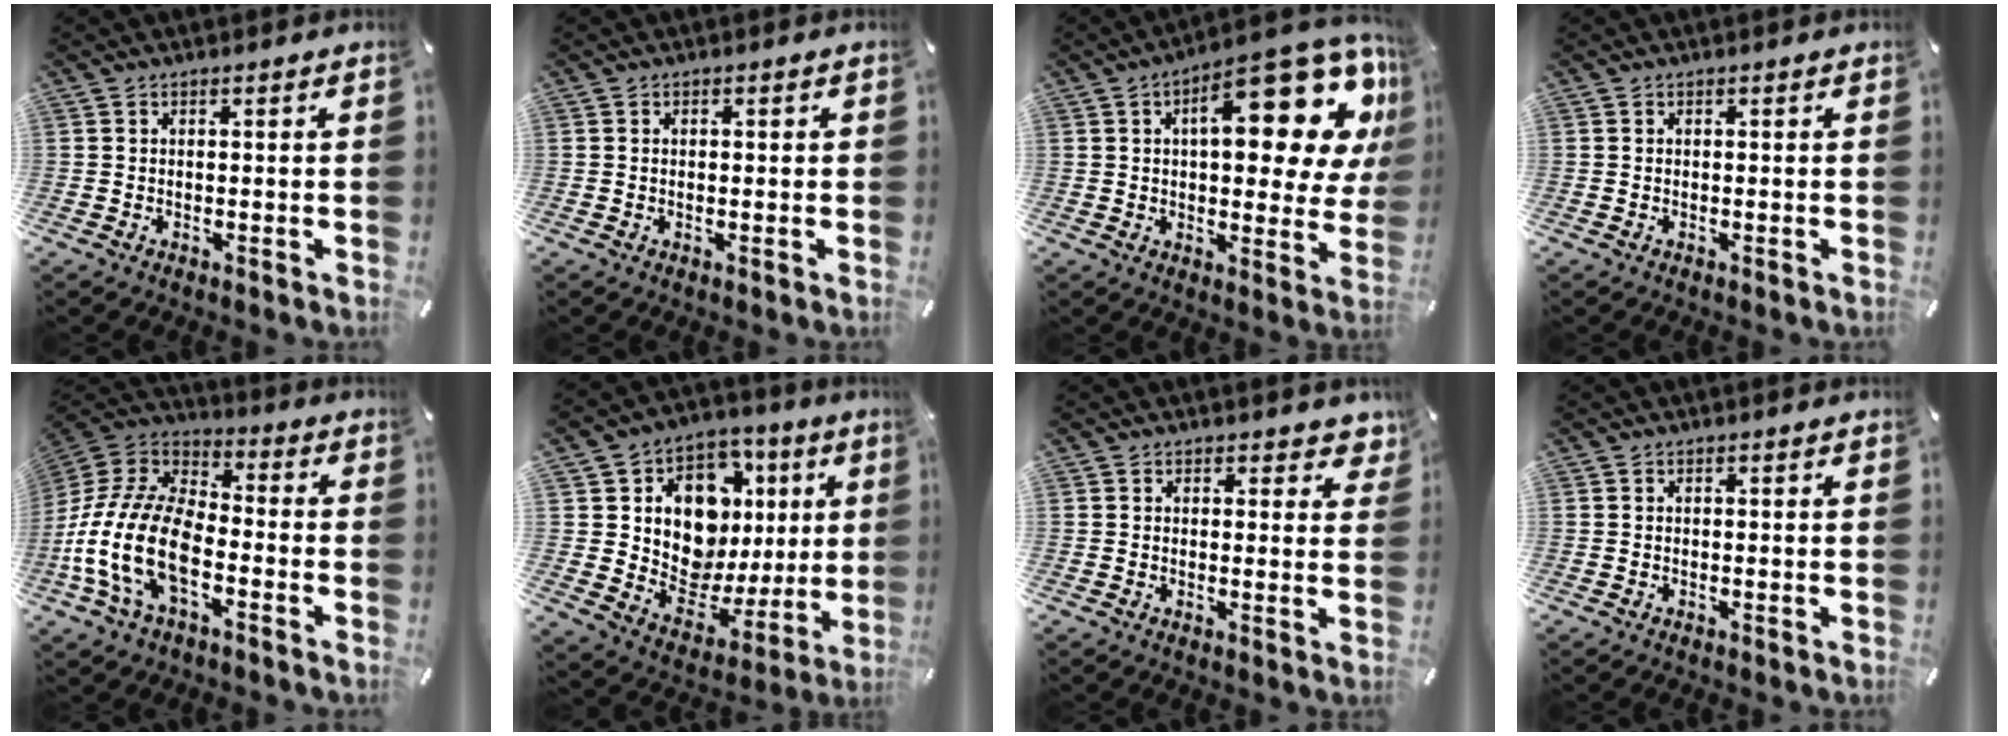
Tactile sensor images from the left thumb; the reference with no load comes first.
{"total": 0.7, "force": [-0.1, 0.4, 0.5], "torque": [-0.011, 0.000, -0.002]}
{"total": 21.0, "force": [8.7, 8.5, 17.1], "torque": [-0.225, -0.055, 0.133]}
{"total": 0.0}
{"total": 17.8, "force": [-7.7, 9.9, 12.6], "torque": [-0.279, 0.022, -0.139]}
{"total": 13.4, "force": [4.8, 10.9, 6.2], "torque": [-0.107, -0.046, 0.102]}
{"total": 2.8, "force": [1.8, 1.8, 1.1], "torque": [0.006, -0.009, 0.026]}
{"total": 0.0}